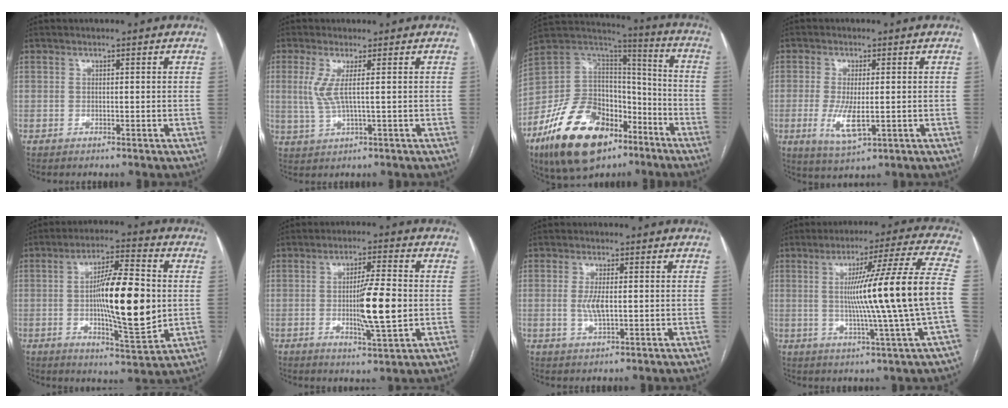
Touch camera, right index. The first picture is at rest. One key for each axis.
{"total": 4.2, "fx": 0.9, "fy": 0.0, "fz": 4.2, "tx": -0.104, "ty": 0.001, "tz": 0.022}
{"total": 24.3, "fx": -14.1, "fy": 12.9, "fz": 15.0, "tx": -0.306, "ty": 0.023, "tz": -0.242}
{"total": 6.2, "fx": -1.2, "fy": 1.7, "fz": 5.8, "tx": -0.122, "ty": -0.015, "tz": -0.017}
{"total": 15.2, "fx": -0.2, "fy": 2.8, "fz": 15.0, "tx": -0.249, "ty": 0.000, "tz": -0.004}
{"total": 9.4, "fx": -1.0, "fy": 0.6, "fz": 9.4, "tx": -0.156, "ty": -0.008, "tz": -0.020}
{"total": 3.5, "fx": 0.0, "fy": 0.9, "fz": 3.4, "tx": -0.074, "ty": -0.005, "tz": 0.000}
{"total": 17.4, "fx": -0.5, "fy": -2.5, "fz": 17.2, "tx": -0.260, "ty": 0.001, "tz": -0.017}